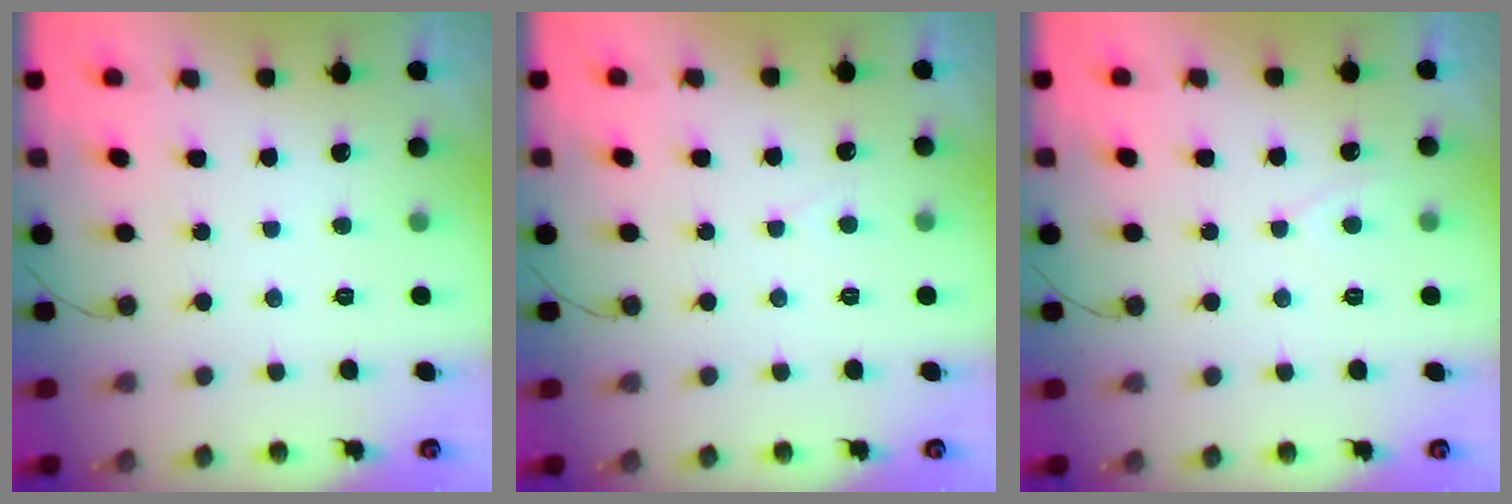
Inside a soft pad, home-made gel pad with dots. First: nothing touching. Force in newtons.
{"total": 1.9, "press": 1.9, "slide": 0.2}
{"total": 2.4, "press": 2.4, "slide": 0.3}